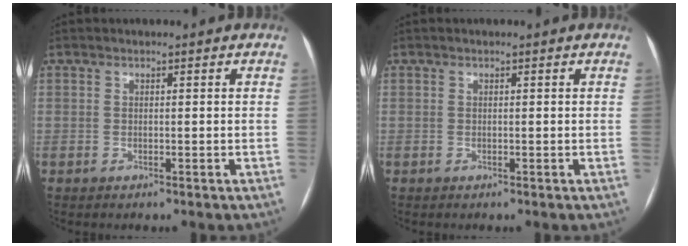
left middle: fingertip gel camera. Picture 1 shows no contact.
{"total": 0.0}